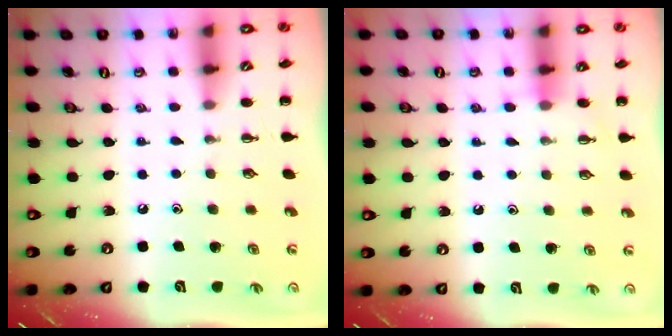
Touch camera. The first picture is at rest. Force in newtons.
{"total": 4.3, "press": 4.1, "slide": 1.2}